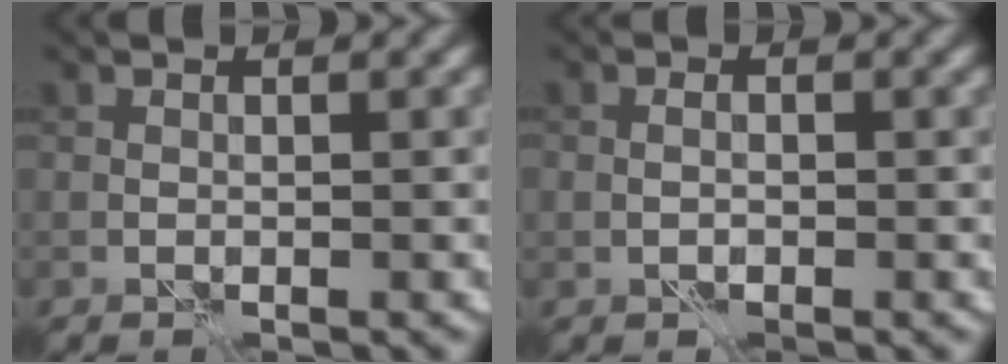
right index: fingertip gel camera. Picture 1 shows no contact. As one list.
[{"total": 0.8, "force": [-0.2, 0.5, 0.6], "torque": [-0.013, 0.000, -0.004]}]